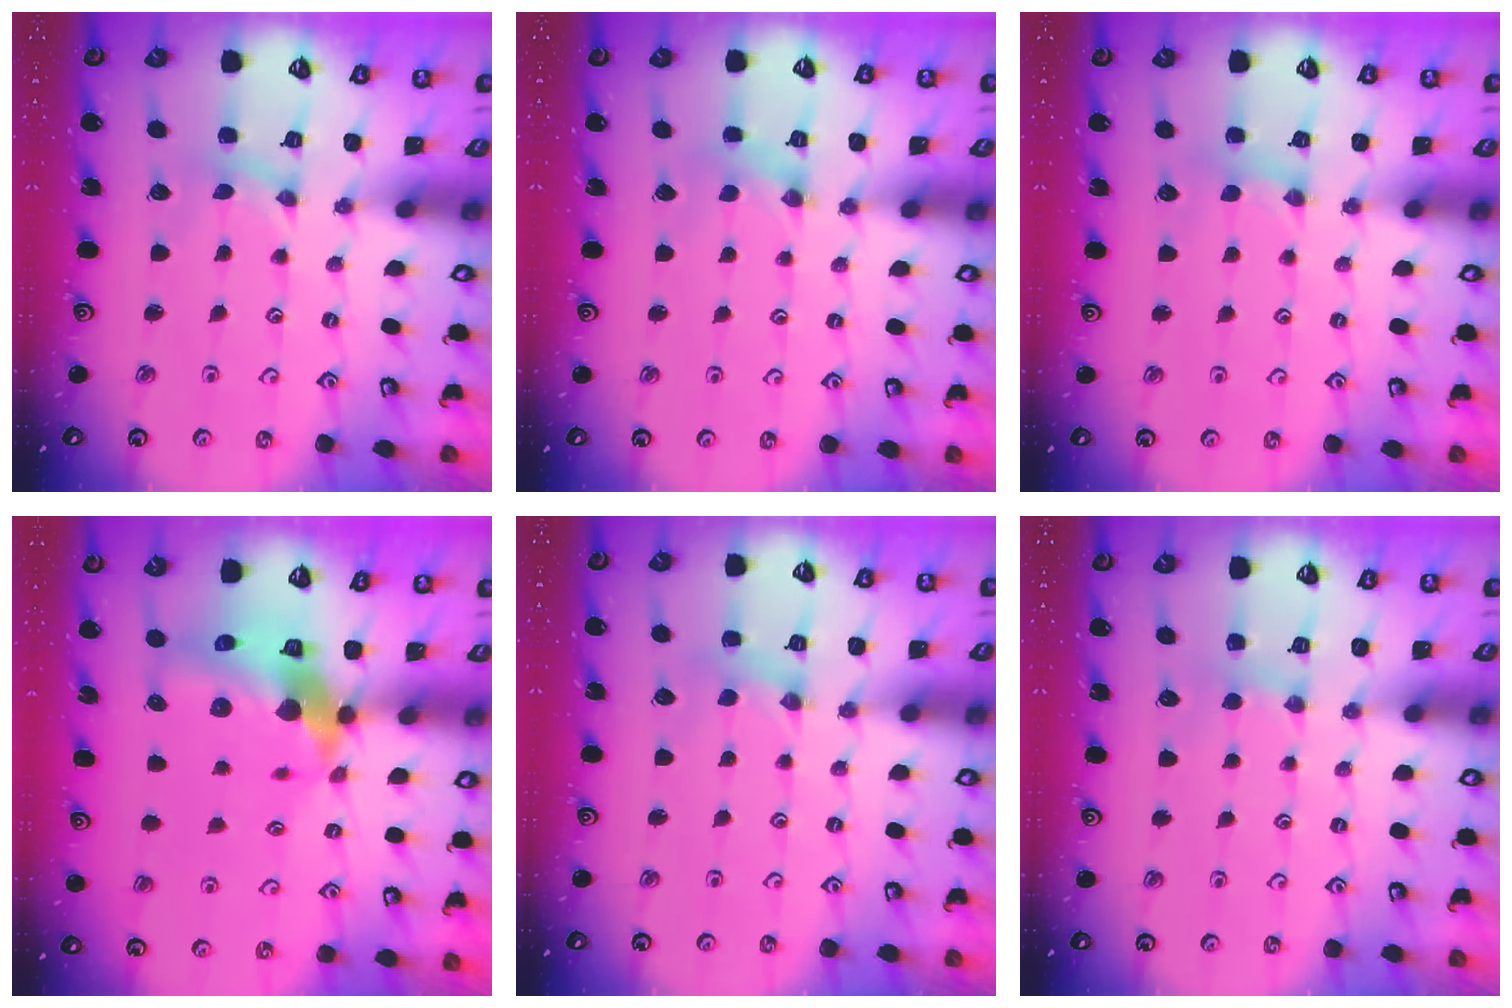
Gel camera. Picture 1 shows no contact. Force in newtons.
{"total": 1.2, "press": 1.2, "slide": 0.2}
{"total": 2.2, "press": 2.2, "slide": 0.4}
{"total": 14.7, "press": 14.5, "slide": 2.3}
{"total": 1.3, "press": 1.3, "slide": 0.3}
{"total": 3.2, "press": 3.1, "slide": 0.7}